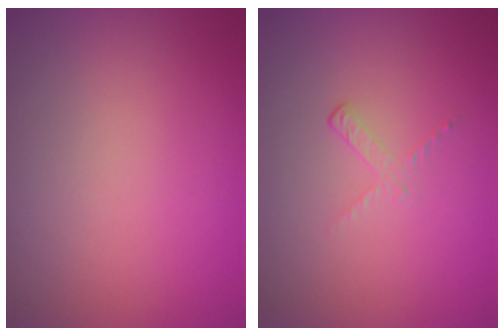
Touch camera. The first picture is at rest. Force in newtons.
{"total": 1.1, "press": 0.4, "slide": 1.1}